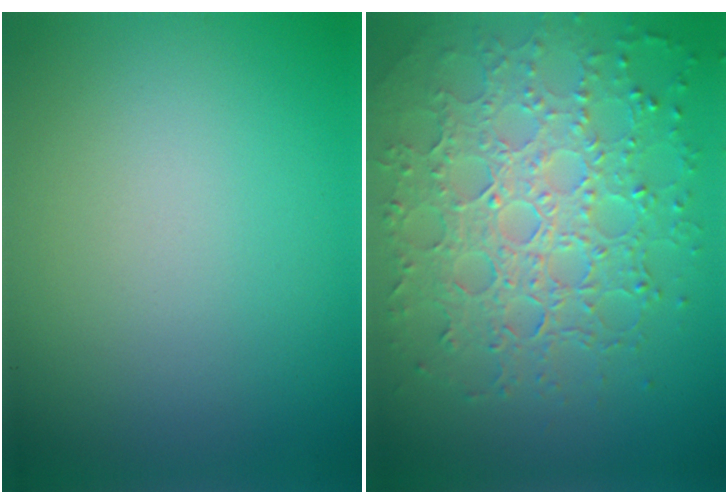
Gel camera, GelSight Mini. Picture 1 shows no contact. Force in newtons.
{"total": 7.7, "press": 5.7, "slide": 5.1}